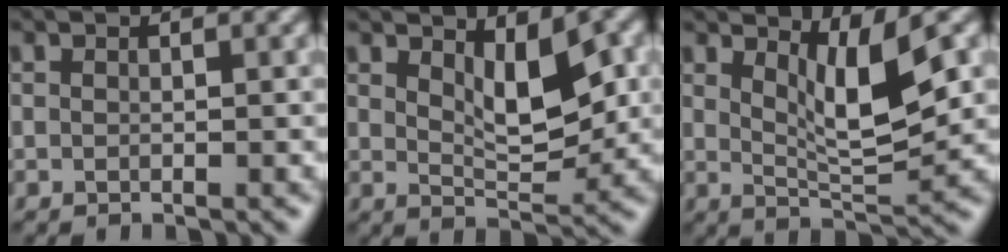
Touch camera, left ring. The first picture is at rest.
{"total": 4.7, "force": [1.7, 1.8, 4.0], "torque": [-0.063, -0.005, 0.030]}
{"total": 5.0, "force": [2.0, 1.2, 4.4], "torque": [-0.073, -0.012, 0.038]}